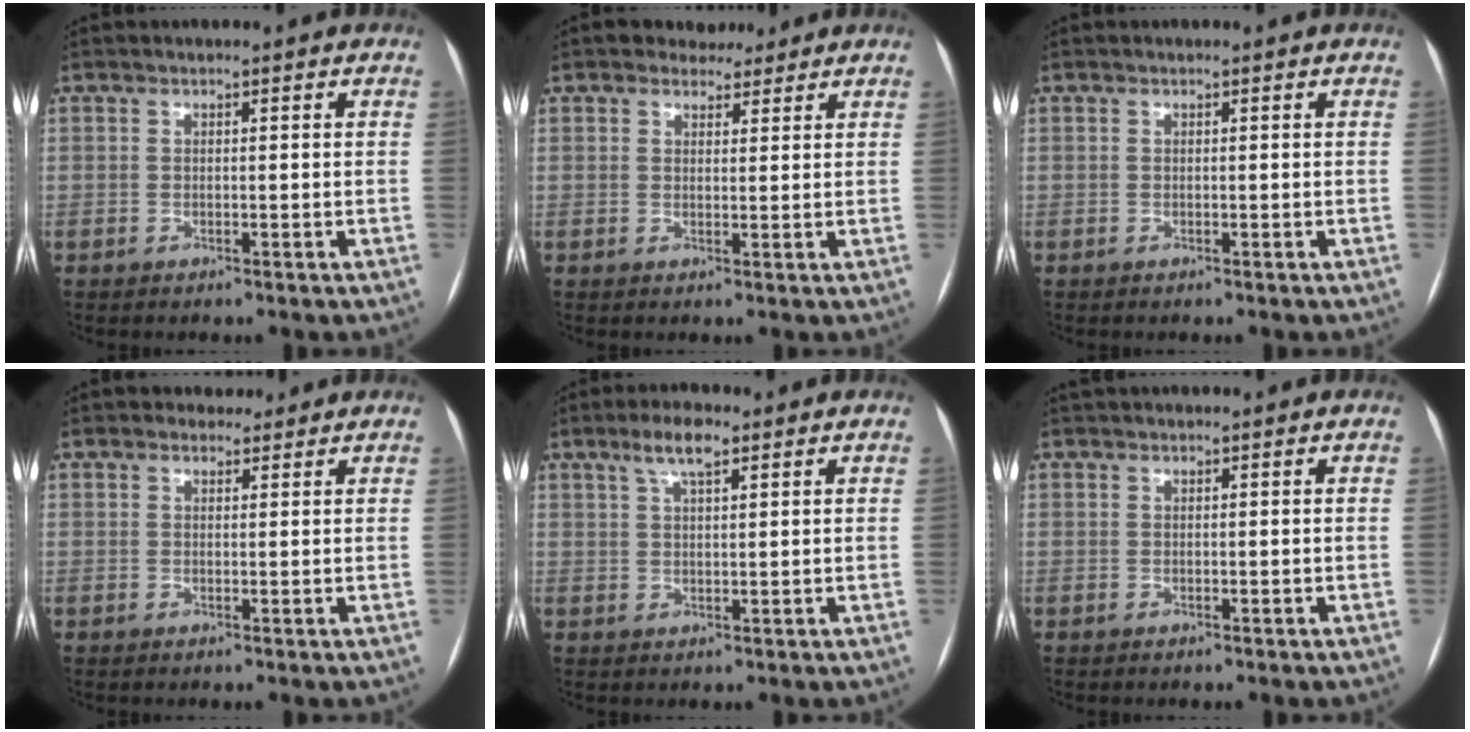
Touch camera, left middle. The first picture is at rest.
{"total": 3.5, "force": [2.8, 2.0, 0.6], "torque": [-0.003, 0.008, 0.039]}
{"total": 0.0}
{"total": 2.2, "force": [1.8, 1.3, 0.0], "torque": [0.001, 0.006, 0.023]}
{"total": 4.6, "force": [2.9, 1.1, 3.4], "torque": [-0.070, 0.012, 0.053]}
{"total": 0.8, "force": [0.8, -0.2, 0.1], "torque": [-0.004, 0.019, 0.016]}